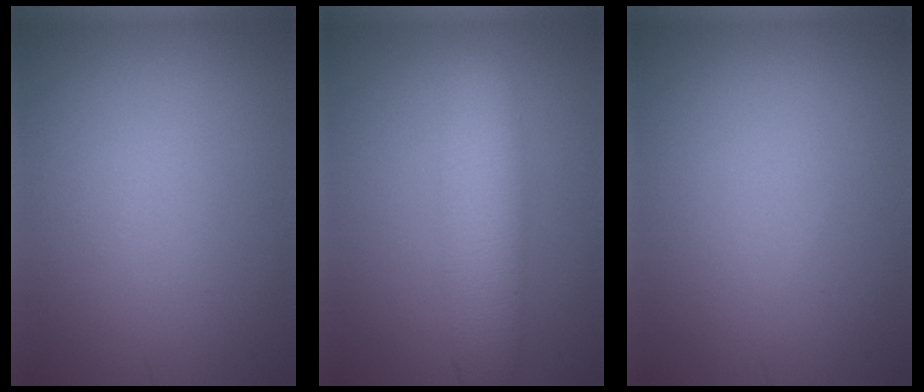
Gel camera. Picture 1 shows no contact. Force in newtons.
{"total": 4.7, "press": 4.7, "slide": 0.1}
{"total": 0.0}